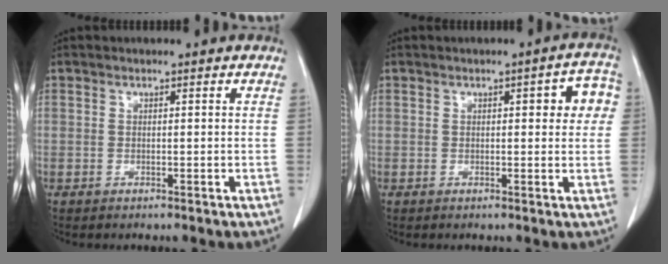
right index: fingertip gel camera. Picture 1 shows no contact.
{"total": 5.1, "force": [1.2, 1.7, 4.7], "torque": [-0.045, 0.013, 0.008]}